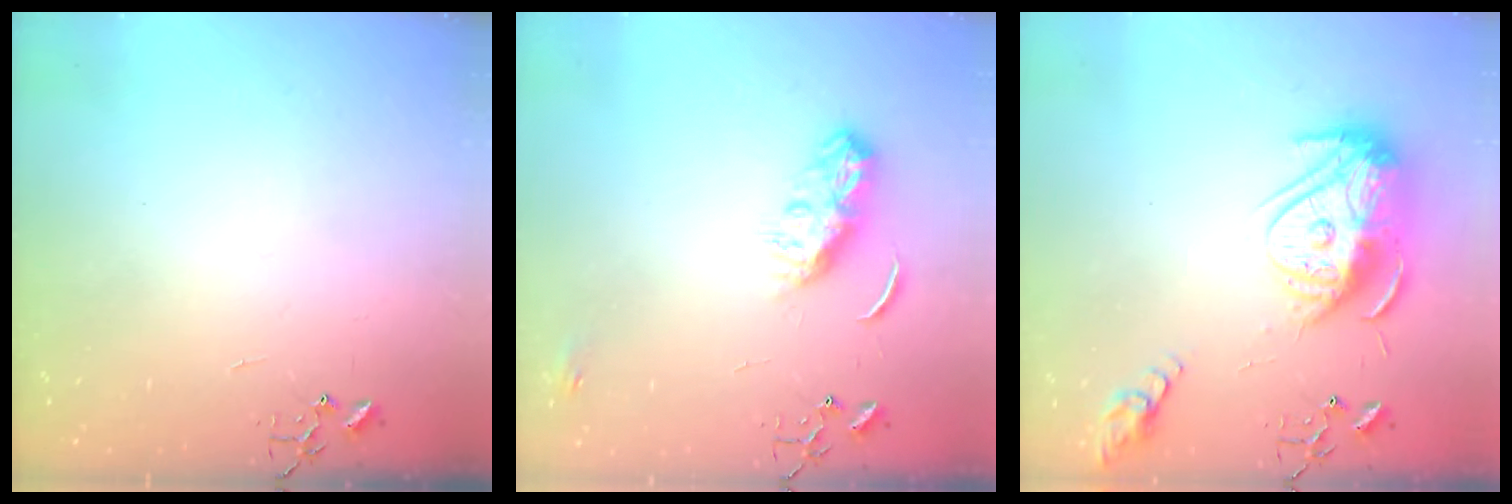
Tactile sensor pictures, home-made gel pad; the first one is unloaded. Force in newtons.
{"total": 8.4, "press": 8.4, "slide": 0.6}
{"total": 16.7, "press": 16.6, "slide": 1.8}